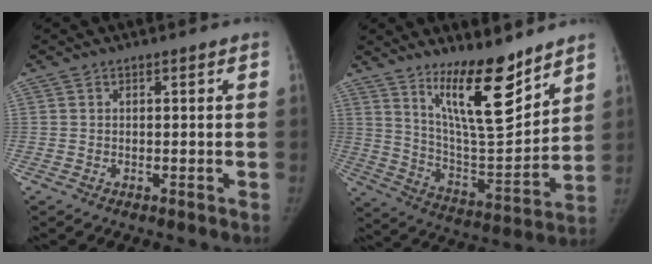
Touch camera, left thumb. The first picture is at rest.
{"total": 17.3, "force": [11.9, 4.5, 11.7], "torque": [-0.158, -0.095, 0.213]}